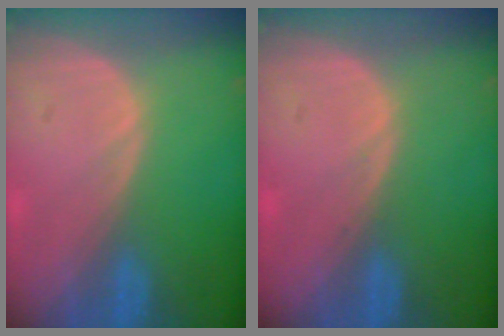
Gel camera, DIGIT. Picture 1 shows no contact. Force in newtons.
{"total": 0.5, "press": 0.1, "slide": 0.5}